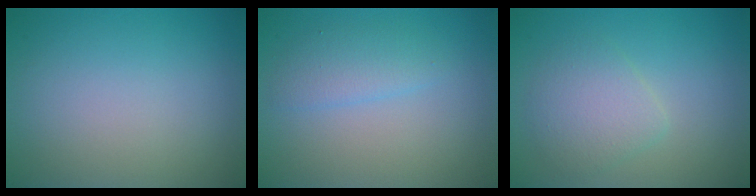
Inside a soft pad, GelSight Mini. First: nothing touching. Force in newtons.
{"total": 2.0, "press": 2.0, "slide": 0.1}
{"total": 2.9, "press": 2.9, "slide": 0.0}